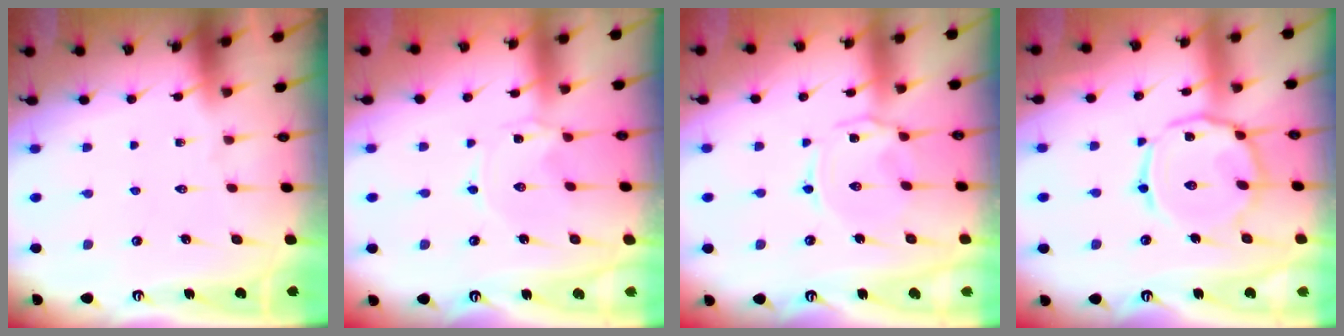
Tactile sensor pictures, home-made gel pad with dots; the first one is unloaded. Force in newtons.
{"total": 0.0}
{"total": 2.5, "press": 2.5, "slide": 0.6}
{"total": 11.9, "press": 11.9, "slide": 0.7}